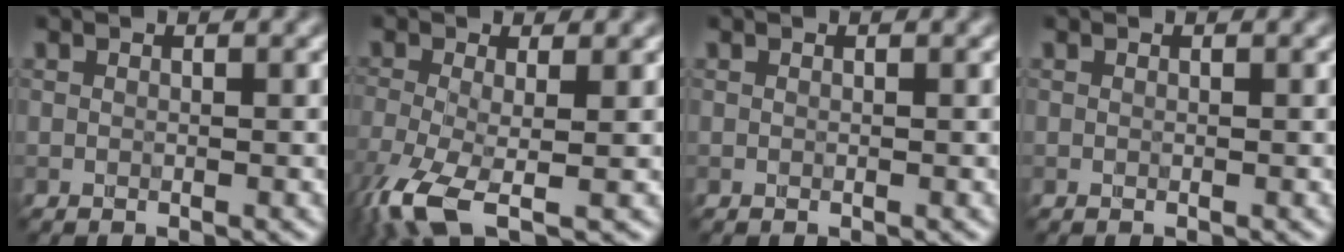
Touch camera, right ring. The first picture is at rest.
{"total": 6.3, "force": [-3.4, 1.9, 5.0], "torque": [-0.117, -0.019, -0.074]}
{"total": 0.0}
{"total": 0.0}